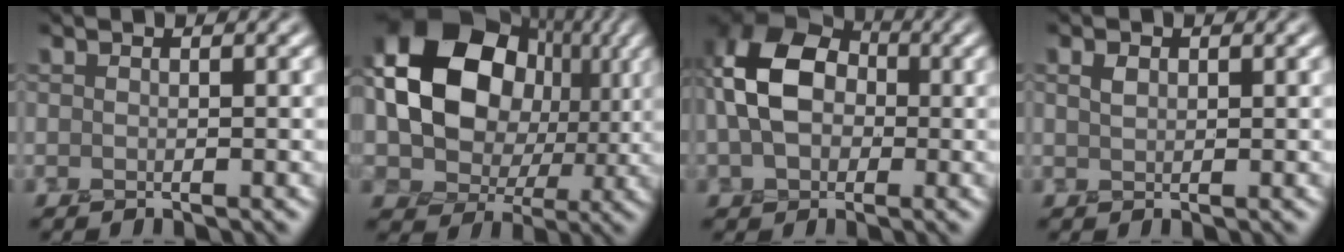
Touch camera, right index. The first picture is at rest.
{"total": 14.7, "force": [2.7, 11.3, 9.0], "torque": [-0.159, 0.032, 0.043]}
{"total": 9.4, "force": [0.9, 6.9, 6.2], "torque": [-0.124, 0.031, 0.007]}
{"total": 1.0, "force": [0.8, 0.5, 0.3], "torque": [-0.006, 0.007, 0.015]}